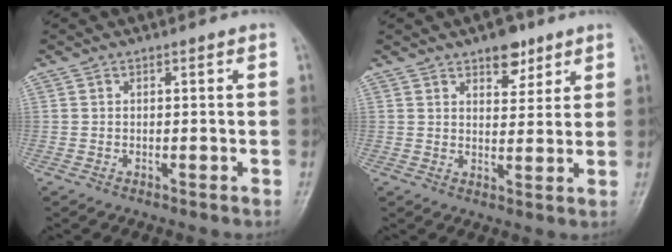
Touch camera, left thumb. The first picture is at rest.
{"total": 5.8, "force": [3.8, 3.0, 3.1], "torque": [-0.017, -0.021, 0.056]}